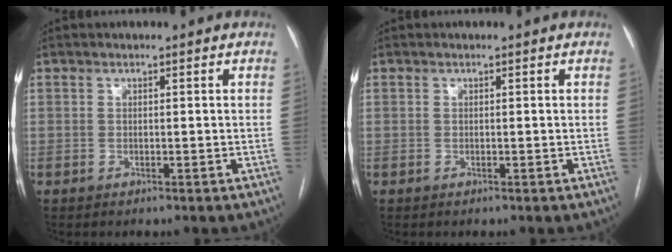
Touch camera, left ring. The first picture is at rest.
{"total": 0.0}